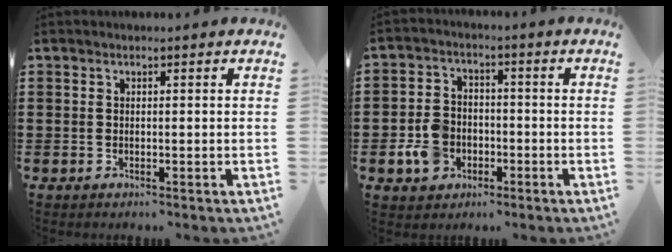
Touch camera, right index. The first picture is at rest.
{"total": 6.1, "force": [-2.2, 4.7, 3.2], "torque": [-0.087, 0.008, -0.045]}